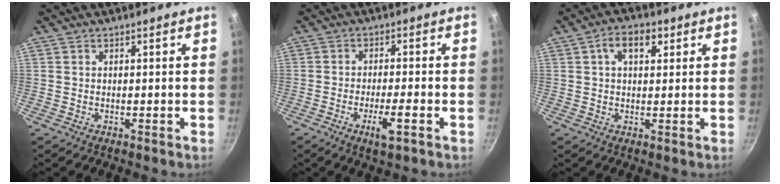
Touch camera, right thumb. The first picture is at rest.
{"total": 5.2, "force": [-2.3, 1.0, 4.6], "torque": [-0.080, 0.009, -0.039]}
{"total": 6.0, "force": [2.2, 3.5, 4.3], "torque": [-0.053, 0.005, 0.030]}